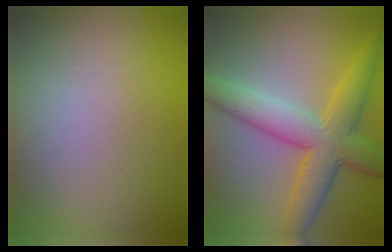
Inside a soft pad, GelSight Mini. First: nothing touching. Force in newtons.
{"total": 6.9, "press": 6.9, "slide": 0.1}